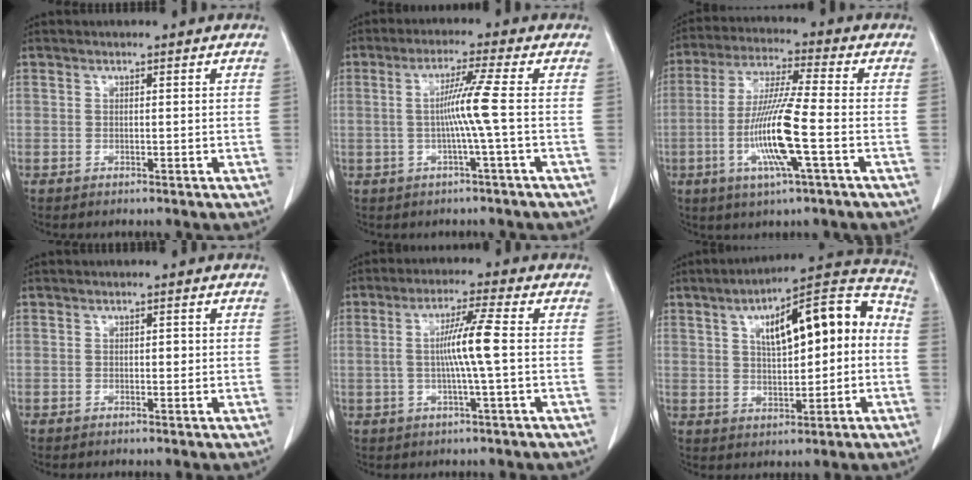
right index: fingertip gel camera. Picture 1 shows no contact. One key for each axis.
{"total": 5.9, "fx": -0.4, "fy": -1.8, "fz": 5.6, "tx": -0.104, "ty": 0.006, "tz": -0.002}
{"total": 12.3, "fx": -3.2, "fy": 0.0, "fz": 11.9, "tx": -0.239, "ty": -0.010, "tz": -0.065}
{"total": 0.8, "fx": 0.0, "fy": 0.4, "fz": 0.6, "tx": -0.005, "ty": 0.003, "tz": 0.000}
{"total": 6.8, "fx": -0.1, "fy": -0.8, "fz": 6.8, "tx": -0.130, "ty": 0.008, "tz": -0.001}
{"total": 15.5, "fx": 2.1, "fy": 5.0, "fz": 14.5, "tx": -0.205, "ty": 0.048, "tz": 0.032}